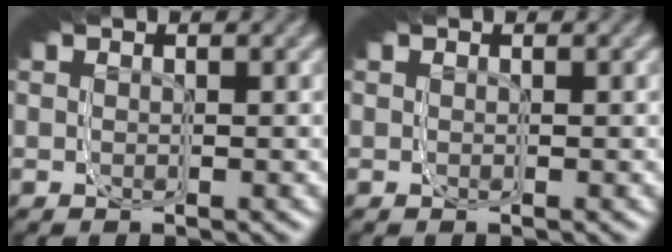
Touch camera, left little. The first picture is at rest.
{"total": 0.0}